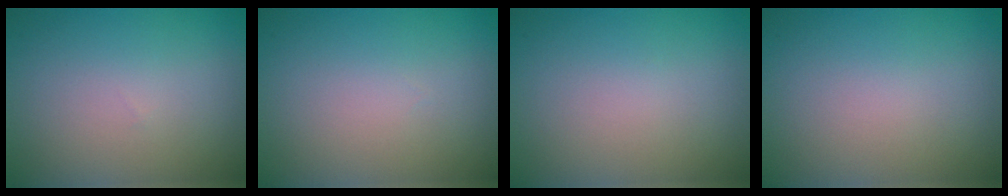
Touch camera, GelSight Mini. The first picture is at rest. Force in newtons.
{"total": 0.0}
{"total": 0.0}
{"total": 0.0}